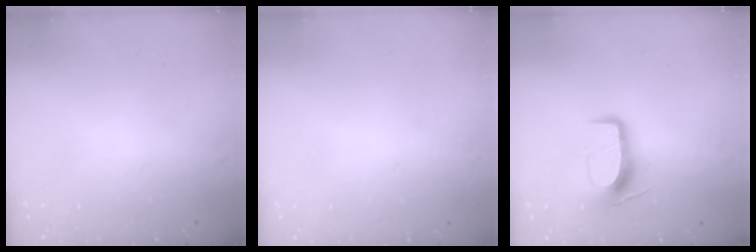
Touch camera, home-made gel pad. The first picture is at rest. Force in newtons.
{"total": 0.0}
{"total": 10.5, "press": 10.5, "slide": 0.9}